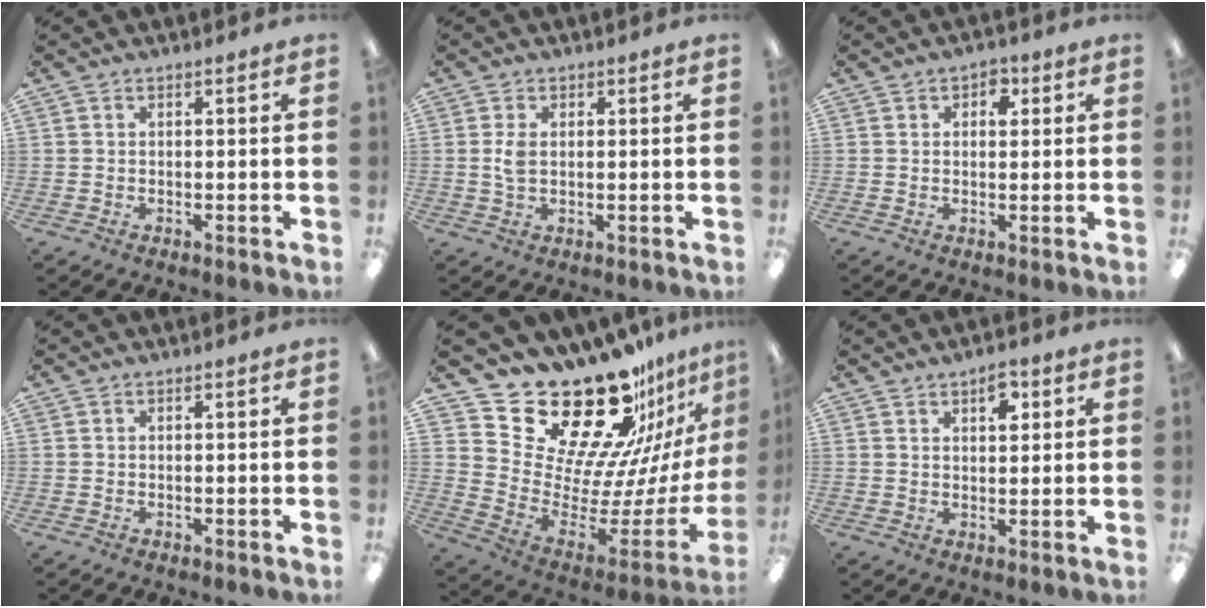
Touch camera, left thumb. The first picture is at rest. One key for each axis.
{"total": 3.4, "fx": 0.4, "fy": 2.1, "fz": 2.6, "tx": -0.053, "ty": 0.001, "tz": 0.002}
{"total": 3.3, "fx": 1.5, "fy": 2.1, "fz": 2.0, "tx": -0.019, "ty": -0.002, "tz": 0.019}
{"total": 0.0}
{"total": 28.1, "fx": 21.6, "fy": 12.0, "fz": 13.3, "tx": -0.204, "ty": -0.172, "tz": 0.404}
{"total": 4.5, "fx": 2.7, "fy": 2.3, "fz": 2.7, "tx": -0.026, "ty": -0.008, "tz": 0.042}